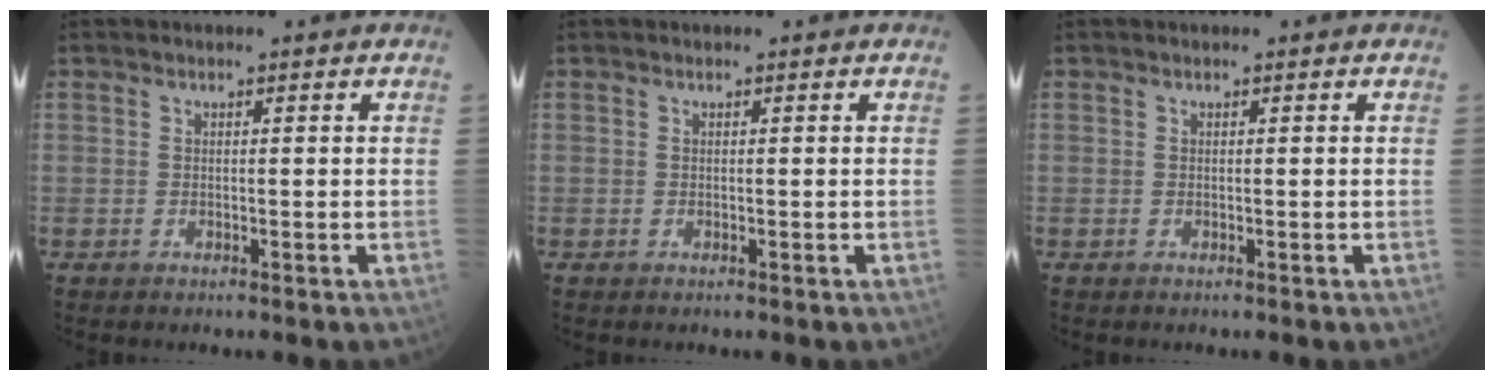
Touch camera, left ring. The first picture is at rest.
{"total": 0.0}
{"total": 0.0}